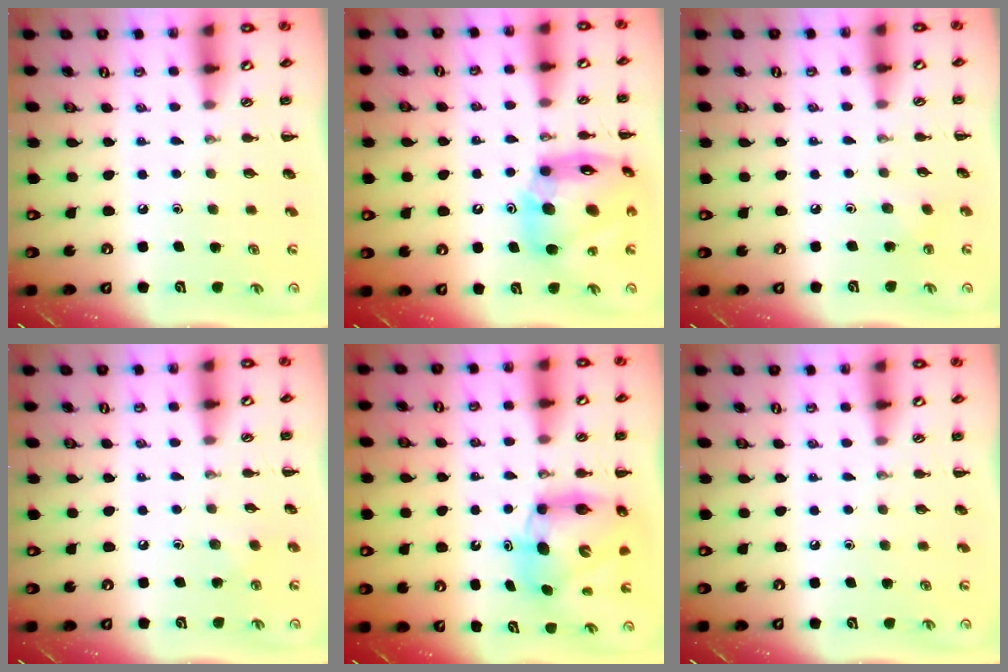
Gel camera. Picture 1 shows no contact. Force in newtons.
{"total": 17.0, "press": 16.3, "slide": 4.7}
{"total": 2.3, "press": 2.2, "slide": 0.7}
{"total": 4.0, "press": 3.9, "slide": 1.0}
{"total": 9.7, "press": 9.2, "slide": 2.9}
{"total": 0.0}